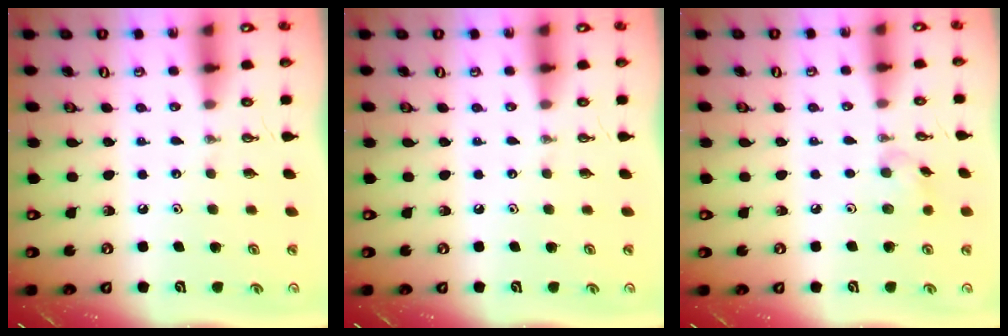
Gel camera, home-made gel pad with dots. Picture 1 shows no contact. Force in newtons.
{"total": 0.0}
{"total": 5.2, "press": 5.1, "slide": 0.8}